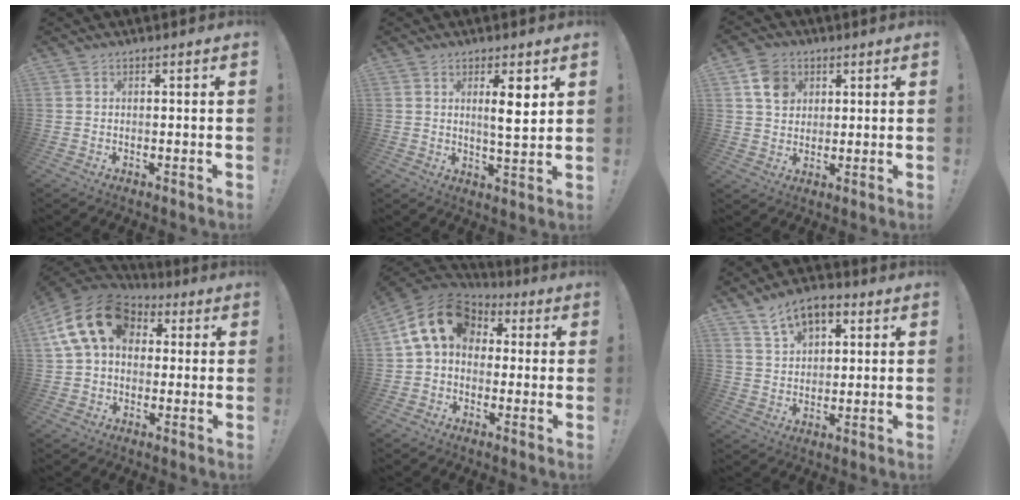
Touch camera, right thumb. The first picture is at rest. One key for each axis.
{"total": 6.5, "fx": 2.3, "fy": 0.8, "fz": 6.1, "tx": -0.091, "ty": -0.017, "tz": 0.030}
{"total": 8.4, "fx": 3.7, "fy": 6.8, "fz": 3.3, "tx": -0.045, "ty": -0.010, "tz": 0.073}
{"total": 17.4, "fx": 5.0, "fy": 12.1, "fz": 11.4, "tx": -0.188, "ty": -0.004, "tz": 0.091}
{"total": 14.4, "fx": 3.4, "fy": 10.3, "fz": 9.5, "tx": -0.178, "ty": 0.004, "tz": 0.062}
{"total": 10.2, "fx": 5.8, "fy": 6.2, "fz": 5.8, "tx": -0.087, "ty": -0.018, "tz": 0.108}